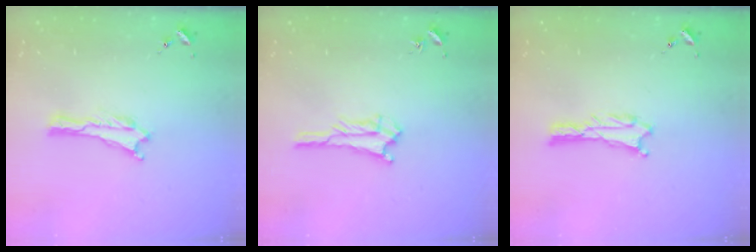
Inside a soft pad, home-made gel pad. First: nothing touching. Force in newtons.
{"total": 2.3, "press": 2.2, "slide": 0.2}
{"total": 0.9, "press": 0.8, "slide": 0.1}